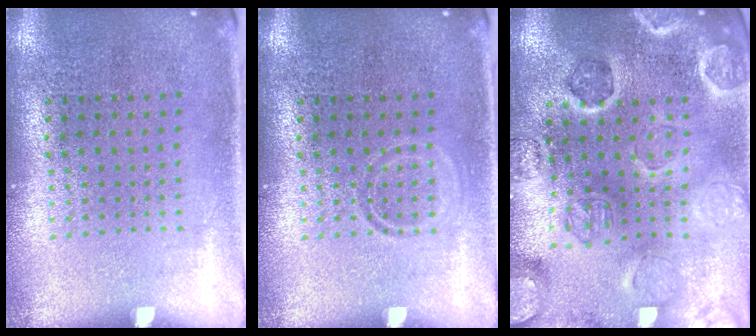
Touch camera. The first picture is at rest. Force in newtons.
{"total": 0.9, "press": 0.9, "slide": 0.2}
{"total": 2.7, "press": 2.7, "slide": 0.2}